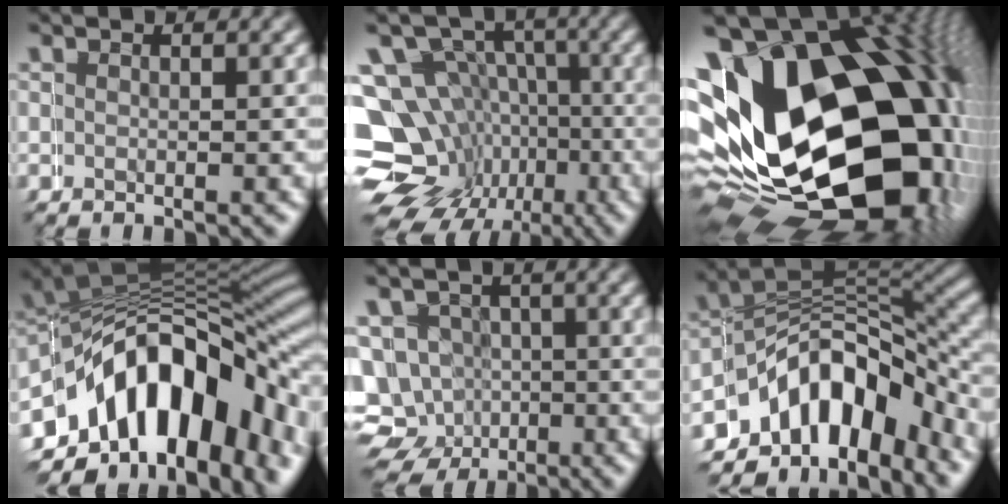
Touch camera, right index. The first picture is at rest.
{"total": 17.4, "force": [-4.9, 15.4, 6.5], "torque": [-0.156, -0.076, -0.075]}
{"total": 33.4, "force": [-3.8, 22.5, 24.3], "torque": [-0.427, -0.079, -0.032]}
{"total": 17.4, "force": [-5.1, 11.5, 12.0], "torque": [-0.184, 0.002, -0.080]}
{"total": 13.4, "force": [-5.1, 12.0, 3.2], "torque": [-0.087, -0.060, -0.083]}
{"total": 12.7, "force": [-5.4, 8.6, 7.6], "torque": [-0.131, -0.013, -0.082]}